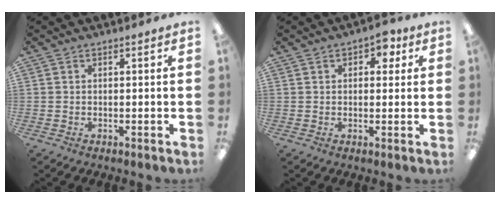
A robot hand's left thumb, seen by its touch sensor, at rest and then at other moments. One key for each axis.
{"total": 4.5, "fx": 1.8, "fy": 2.9, "fz": 3.0, "tx": -0.029, "ty": -0.002, "tz": 0.025}